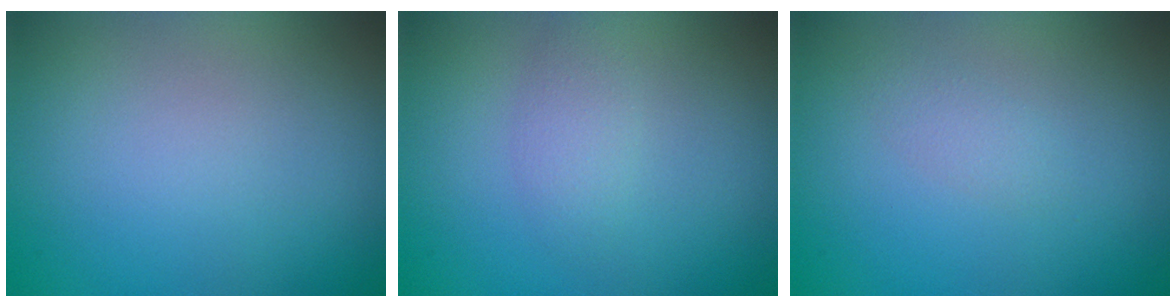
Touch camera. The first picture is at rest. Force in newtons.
{"total": 1.7, "press": 1.7, "slide": 0.0}
{"total": 1.1, "press": 1.1, "slide": 0.0}